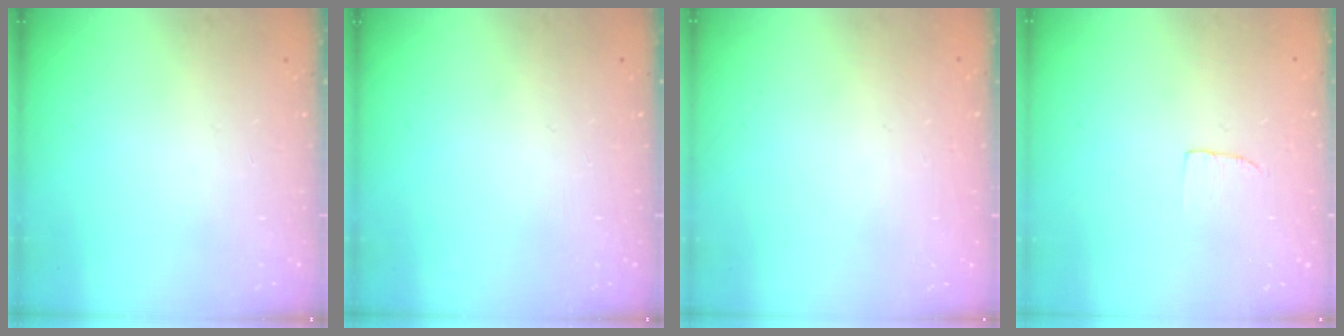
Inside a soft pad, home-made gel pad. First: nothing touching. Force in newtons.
{"total": 0.0}
{"total": 0.0}
{"total": 2.7, "press": 2.7, "slide": 0.2}